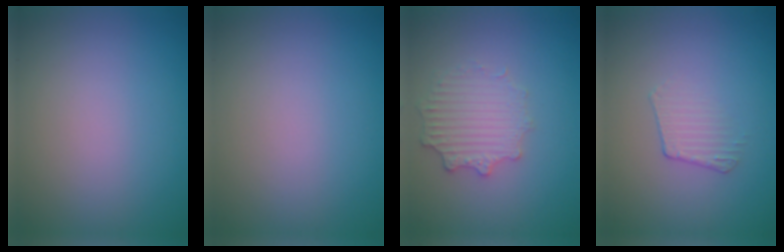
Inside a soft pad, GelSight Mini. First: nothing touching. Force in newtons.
{"total": 0.0}
{"total": 2.6, "press": 2.5, "slide": 0.9}
{"total": 1.5, "press": 0.7, "slide": 1.4}